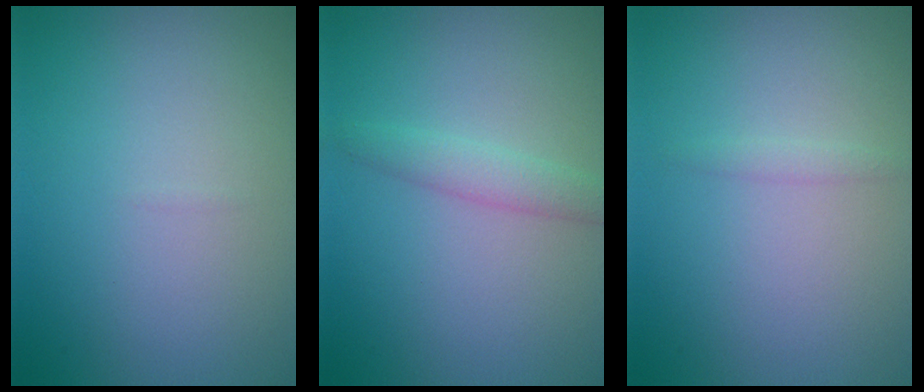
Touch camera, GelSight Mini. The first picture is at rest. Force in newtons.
{"total": 2.0, "press": 2.0, "slide": 0.0}
{"total": 0.7, "press": 0.7, "slide": 0.1}